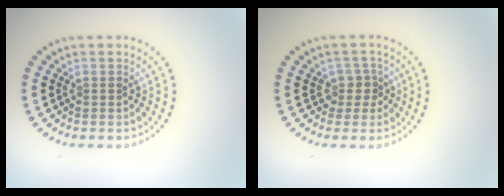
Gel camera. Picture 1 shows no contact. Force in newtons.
{"total": 1.8, "press": 1.5, "slide": 1.1}